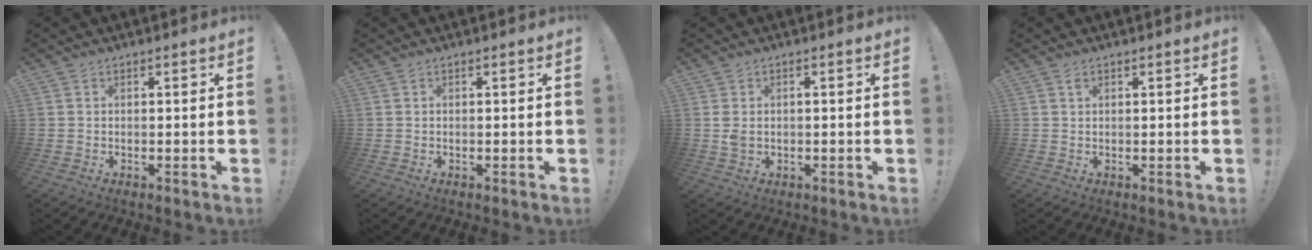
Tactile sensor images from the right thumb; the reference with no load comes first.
{"total": 0.0}
{"total": 2.3, "force": [-0.1, 1.4, 1.8], "torque": [-0.040, 0.009, 0.000]}
{"total": 0.6, "force": [0.2, 0.5, 0.2], "torque": [-0.006, 0.001, 0.005]}